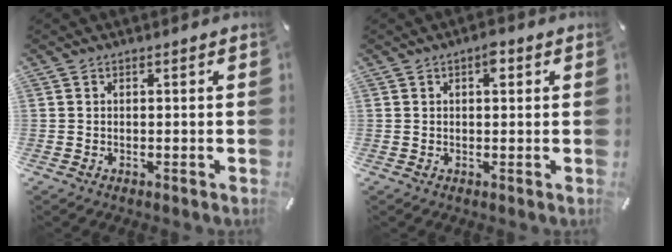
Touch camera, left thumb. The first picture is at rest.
{"total": 3.1, "force": [1.0, 1.5, 2.5], "torque": [-0.030, -0.002, 0.010]}